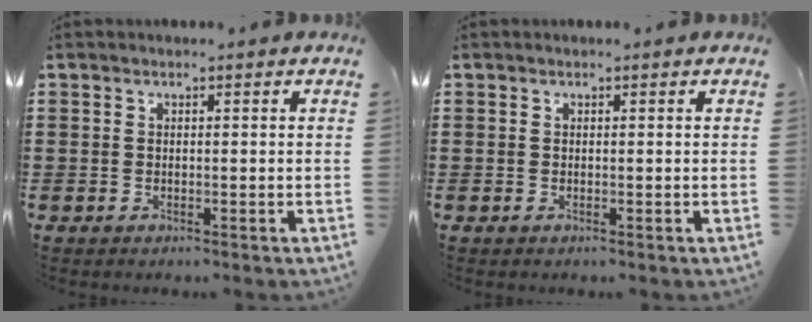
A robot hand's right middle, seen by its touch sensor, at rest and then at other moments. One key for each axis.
{"total": 0.0}